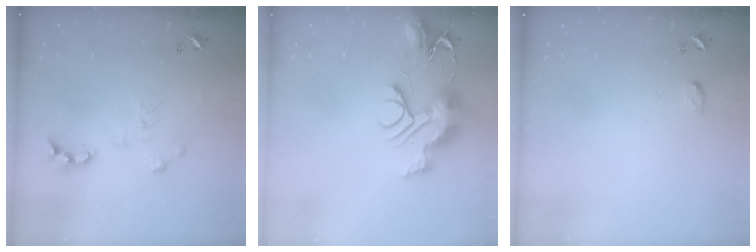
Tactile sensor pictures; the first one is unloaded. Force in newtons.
{"total": 12.5, "press": 12.4, "slide": 1.2}
{"total": 4.4, "press": 4.4, "slide": 0.6}